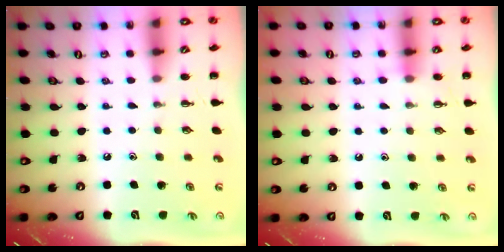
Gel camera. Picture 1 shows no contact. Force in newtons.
{"total": 5.5, "press": 5.3, "slide": 1.5}